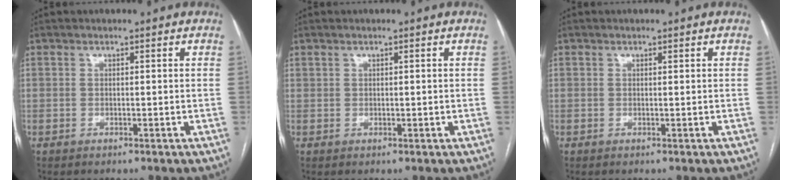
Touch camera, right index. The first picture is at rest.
{"total": 0.7, "force": [0.4, 0.4, 0.4], "torque": [-0.004, -0.001, 0.009]}
{"total": 0.0}